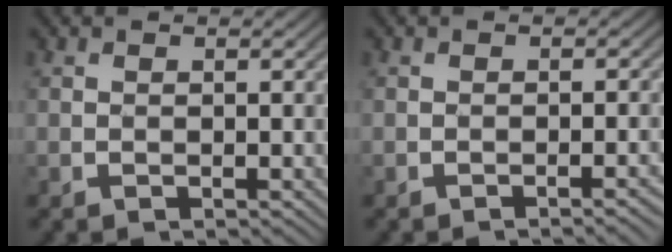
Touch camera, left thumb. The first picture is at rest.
{"total": 2.1, "force": [-1.2, 0.3, 1.7], "torque": [-0.016, 0.011, -0.024]}